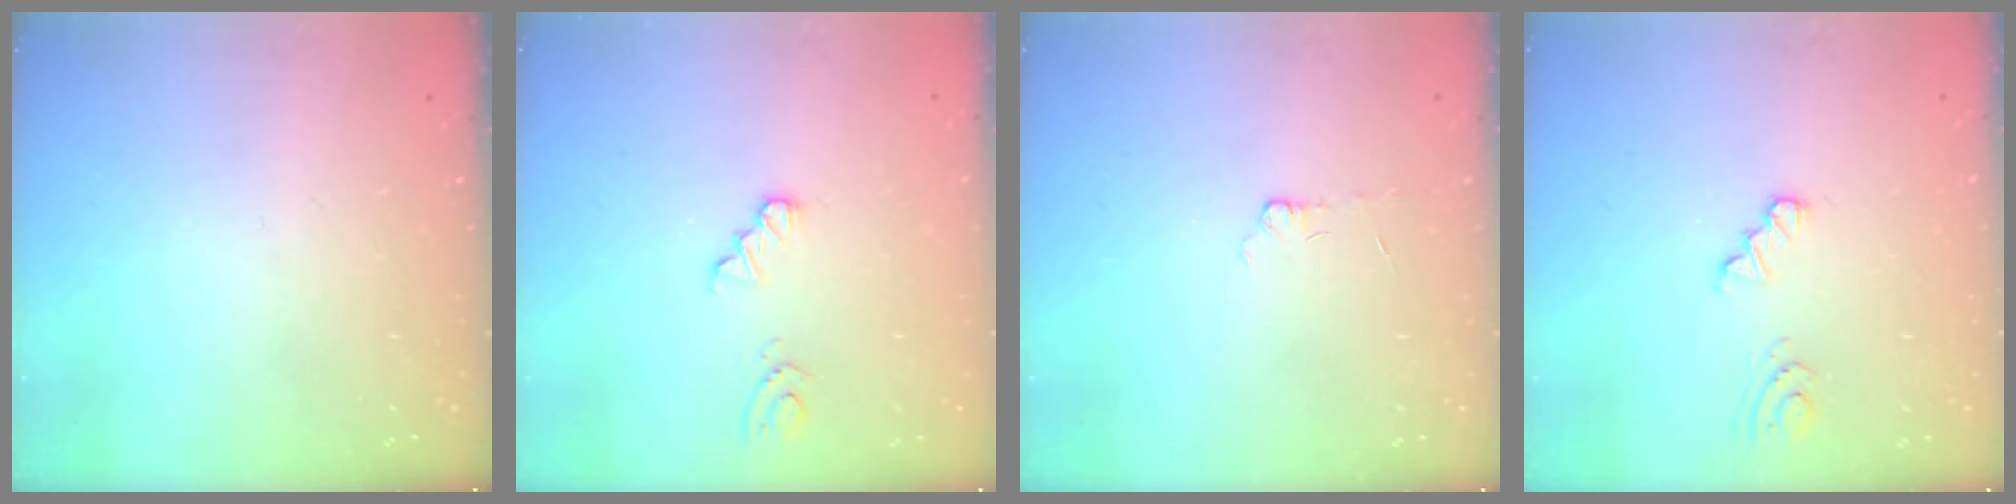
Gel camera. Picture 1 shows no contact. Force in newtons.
{"total": 1.8, "press": 1.8, "slide": 0.2}
{"total": 3.0, "press": 3.0, "slide": 0.2}
{"total": 1.4, "press": 1.4, "slide": 0.2}